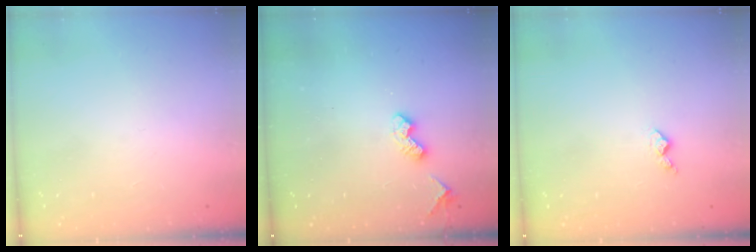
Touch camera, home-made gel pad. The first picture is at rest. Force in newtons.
{"total": 5.2, "press": 5.2, "slide": 0.8}
{"total": 5.5, "press": 5.4, "slide": 0.6}